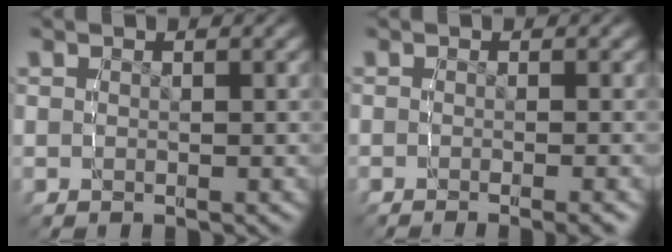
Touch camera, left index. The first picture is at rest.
{"total": 2.4, "force": [-1.8, 0.2, 1.6], "torque": [-0.017, 0.000, -0.028]}